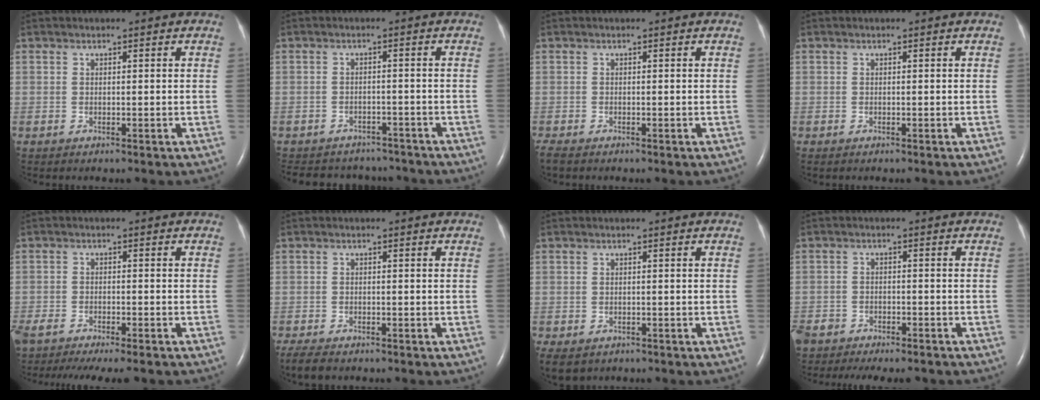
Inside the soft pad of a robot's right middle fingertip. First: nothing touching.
{"total": 11.0, "force": [-10.0, 4.1, 1.9], "torque": [-0.040, 0.014, -0.122]}
{"total": 2.0, "force": [-1.6, 0.7, 1.0], "torque": [-0.025, -0.007, -0.025]}
{"total": 0.0}
{"total": 15.0, "force": [-12.7, 3.2, 7.3], "torque": [-0.165, -0.030, -0.176]}
{"total": 4.3, "force": [-3.5, 1.4, 2.1], "torque": [-0.042, -0.011, -0.054]}
{"total": 8.0, "force": [-4.7, 5.7, 3.1], "torque": [-0.083, -0.010, -0.058]}
{"total": 11.9, "force": [-10.2, 4.4, 4.2], "torque": [-0.093, -0.007, -0.135]}